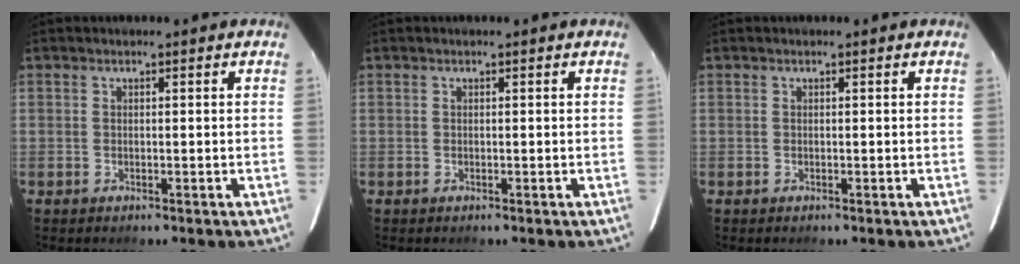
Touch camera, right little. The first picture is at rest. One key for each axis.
{"total": 0.0}
{"total": 0.0}